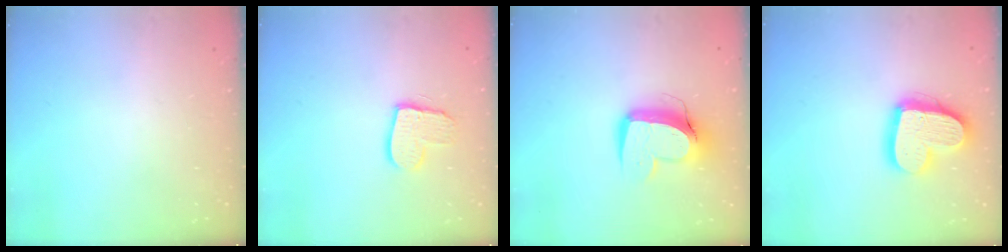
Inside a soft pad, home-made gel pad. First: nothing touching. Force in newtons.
{"total": 10.3, "press": 10.3, "slide": 0.8}
{"total": 12.3, "press": 12.2, "slide": 1.3}
{"total": 18.3, "press": 18.3, "slide": 1.6}